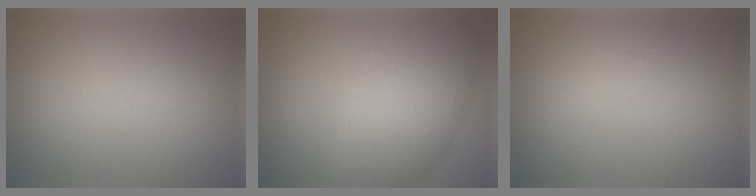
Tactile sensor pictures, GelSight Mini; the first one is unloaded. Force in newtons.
{"total": 7.5, "press": 7.5, "slide": 0.2}
{"total": 1.5, "press": 1.5, "slide": 0.0}